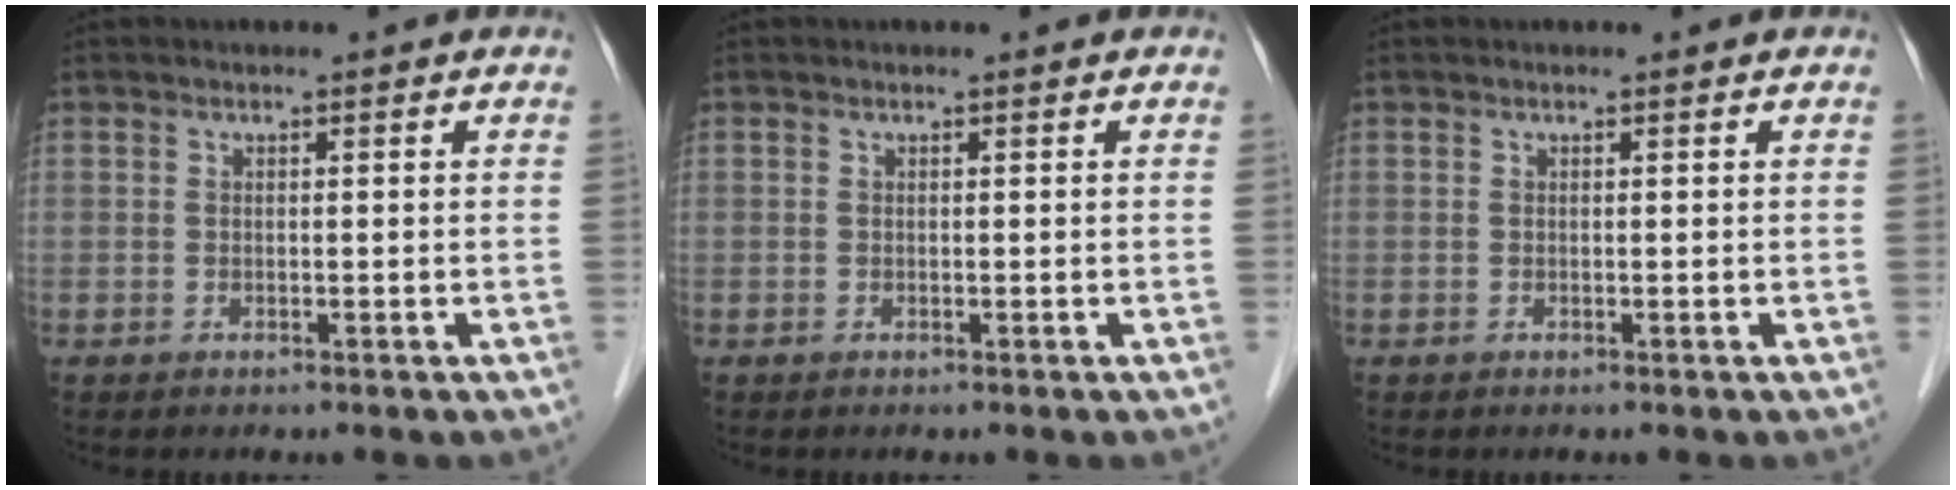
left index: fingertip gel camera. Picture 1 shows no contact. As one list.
[{"total": 0.0}, {"total": 0.0}]